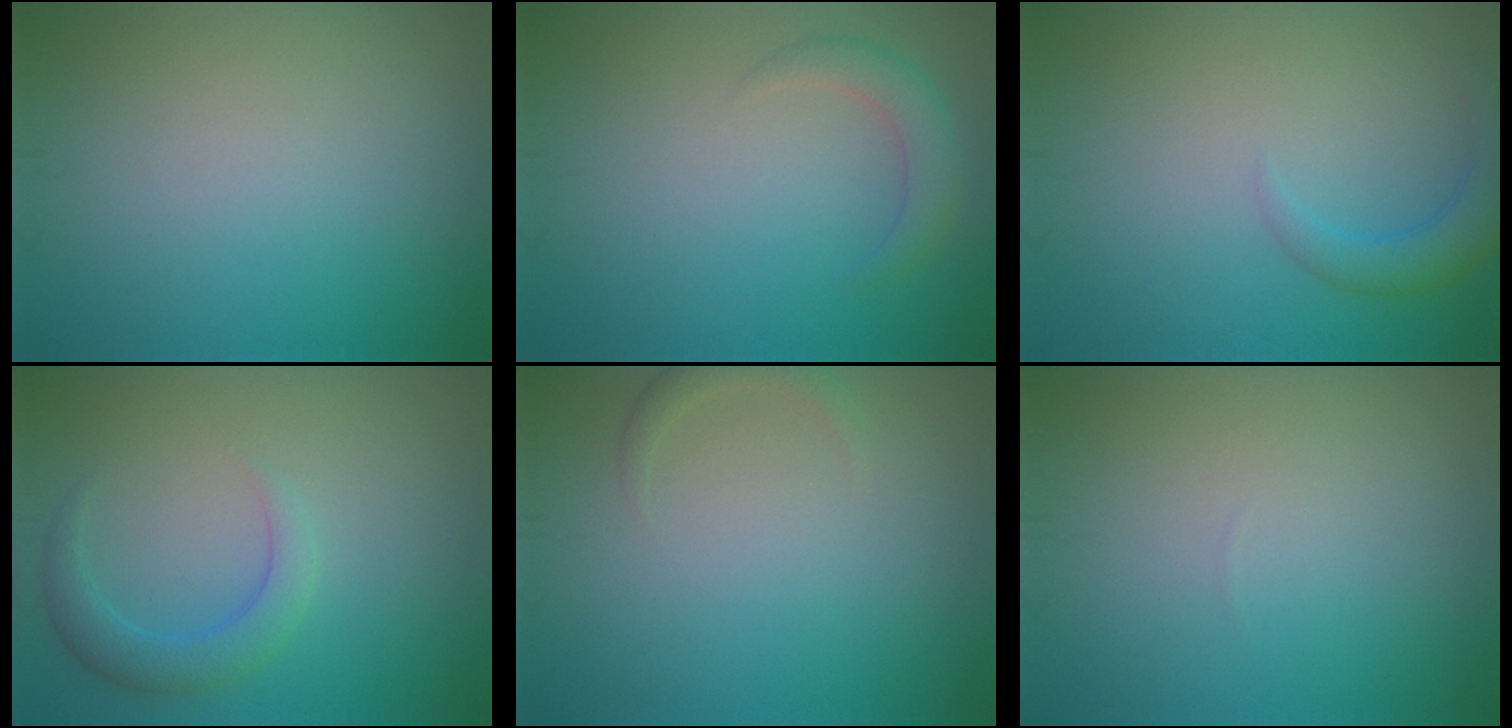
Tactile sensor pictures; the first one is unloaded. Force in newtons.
{"total": 2.4, "press": 2.4, "slide": 0.1}
{"total": 2.9, "press": 2.9, "slide": 0.2}
{"total": 2.9, "press": 2.9, "slide": 0.1}
{"total": 1.2, "press": 1.2, "slide": 0.2}
{"total": 0.0}